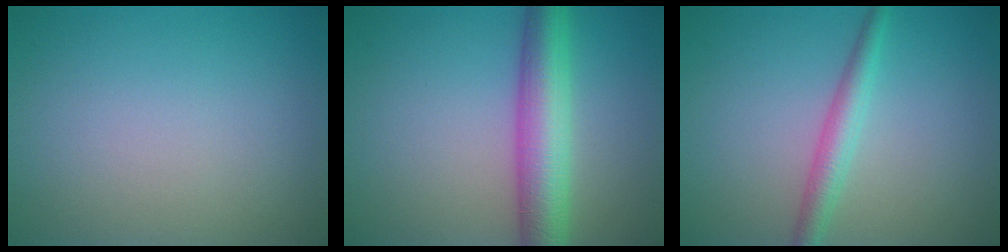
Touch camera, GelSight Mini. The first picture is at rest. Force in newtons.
{"total": 6.6, "press": 6.6, "slide": 0.0}
{"total": 2.6, "press": 2.6, "slide": 0.0}